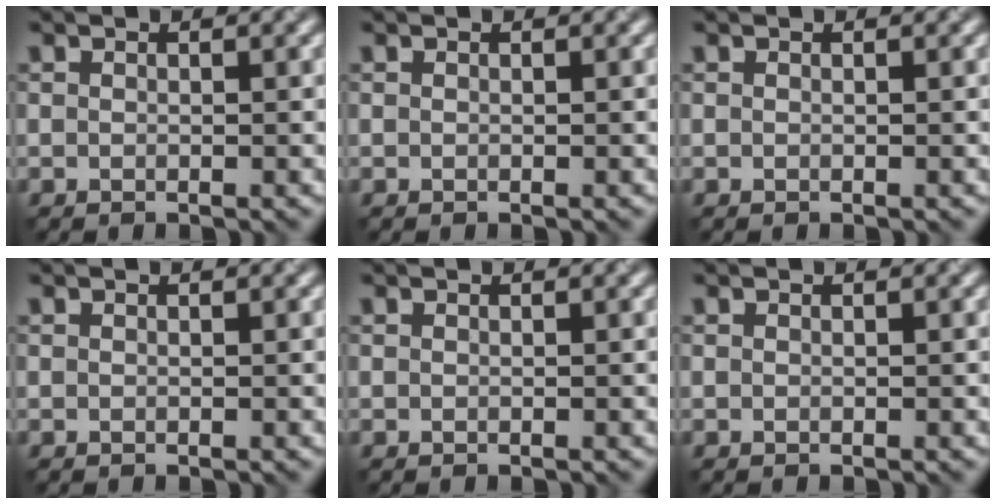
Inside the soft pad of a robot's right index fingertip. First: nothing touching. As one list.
[{"total": 0.0}, {"total": 0.0}, {"total": 0.0}, {"total": 0.0}, {"total": 0.0}]